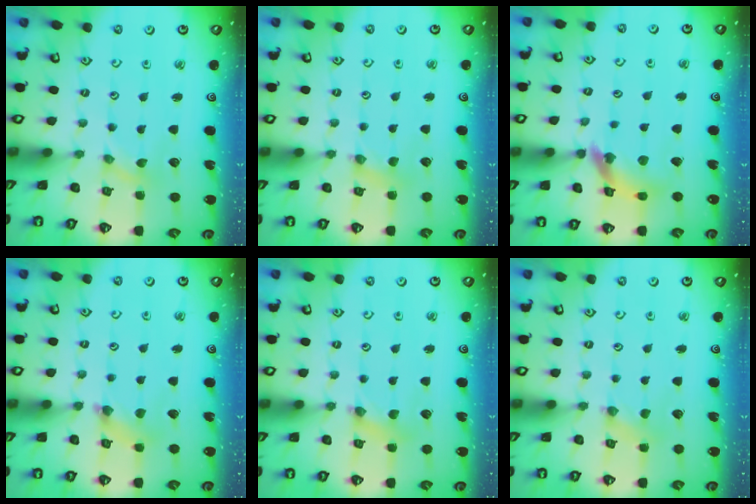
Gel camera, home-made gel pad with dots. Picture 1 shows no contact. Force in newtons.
{"total": 1.3, "press": 1.2, "slide": 0.2}
{"total": 11.9, "press": 11.8, "slide": 1.2}
{"total": 2.7, "press": 2.7, "slide": 0.3}
{"total": 2.0, "press": 2.0, "slide": 0.3}
{"total": 0.9, "press": 0.9, "slide": 0.1}